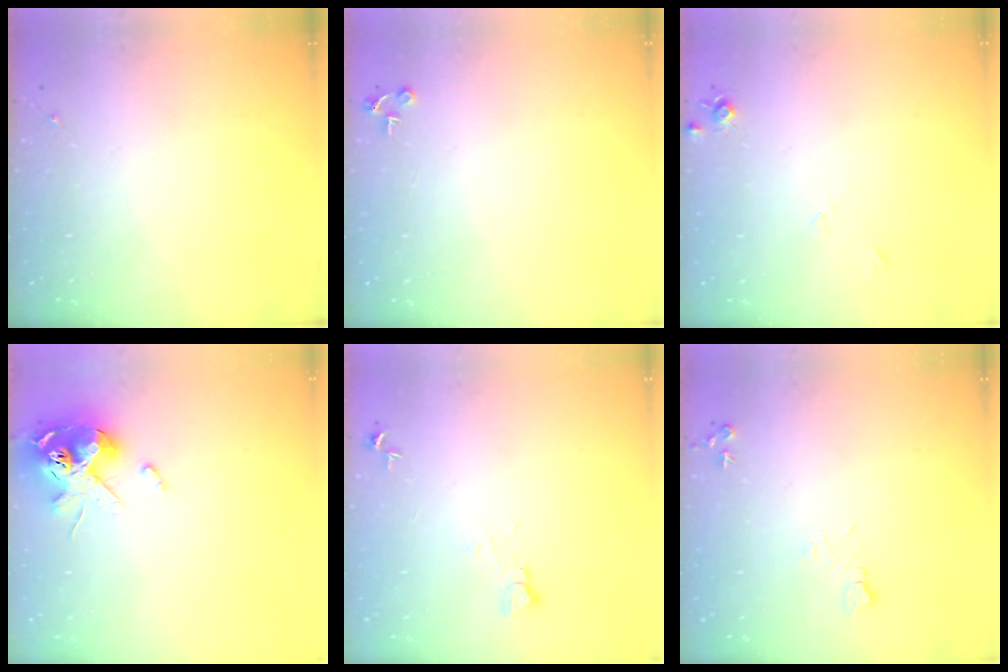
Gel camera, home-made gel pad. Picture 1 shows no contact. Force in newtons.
{"total": 4.3, "press": 4.3, "slide": 0.5}
{"total": 5.4, "press": 5.4, "slide": 0.6}
{"total": 13.4, "press": 13.3, "slide": 1.4}
{"total": 5.6, "press": 5.5, "slide": 0.6}
{"total": 7.6, "press": 7.6, "slide": 0.8}